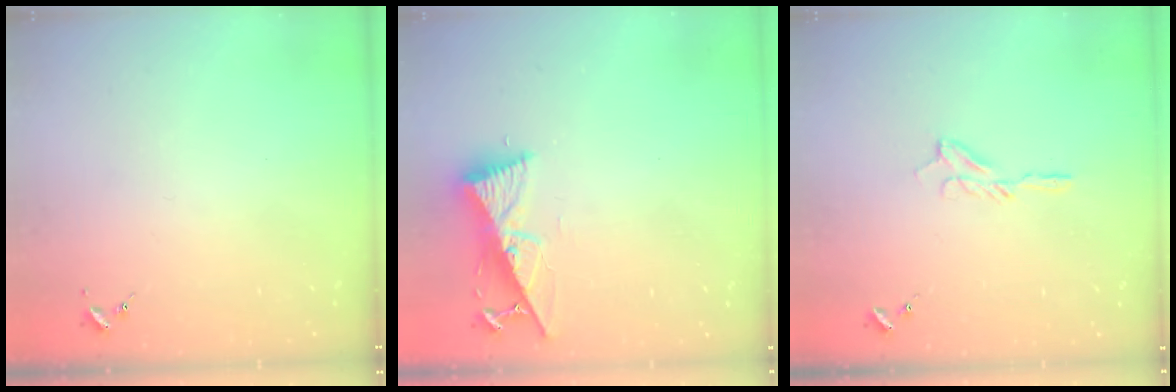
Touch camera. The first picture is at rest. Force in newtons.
{"total": 10.6, "press": 10.5, "slide": 1.2}
{"total": 6.9, "press": 6.9, "slide": 0.7}